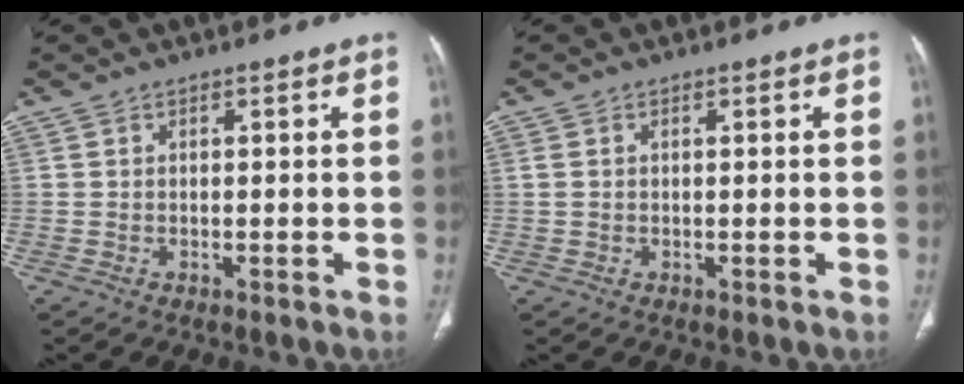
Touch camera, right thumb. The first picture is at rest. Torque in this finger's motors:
{"motor_torque": [0.28, -0.36, -0.31, 0.08, -0.04]}